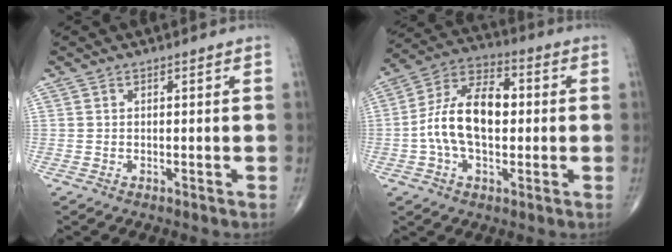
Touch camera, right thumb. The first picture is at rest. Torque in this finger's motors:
{"motor_torque": [1.93, 1.98, 1.44, -0.28, 0.17]}